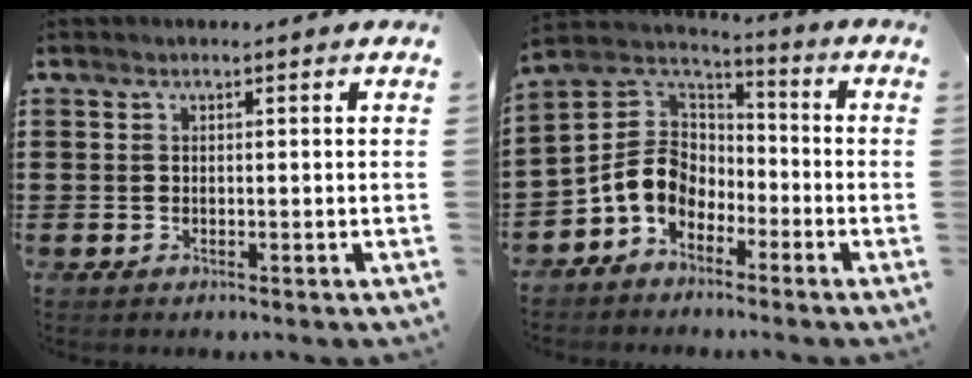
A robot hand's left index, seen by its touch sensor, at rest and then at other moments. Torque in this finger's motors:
{"motor_torque": [1.46, 0.68, 0.43, 0.08]}